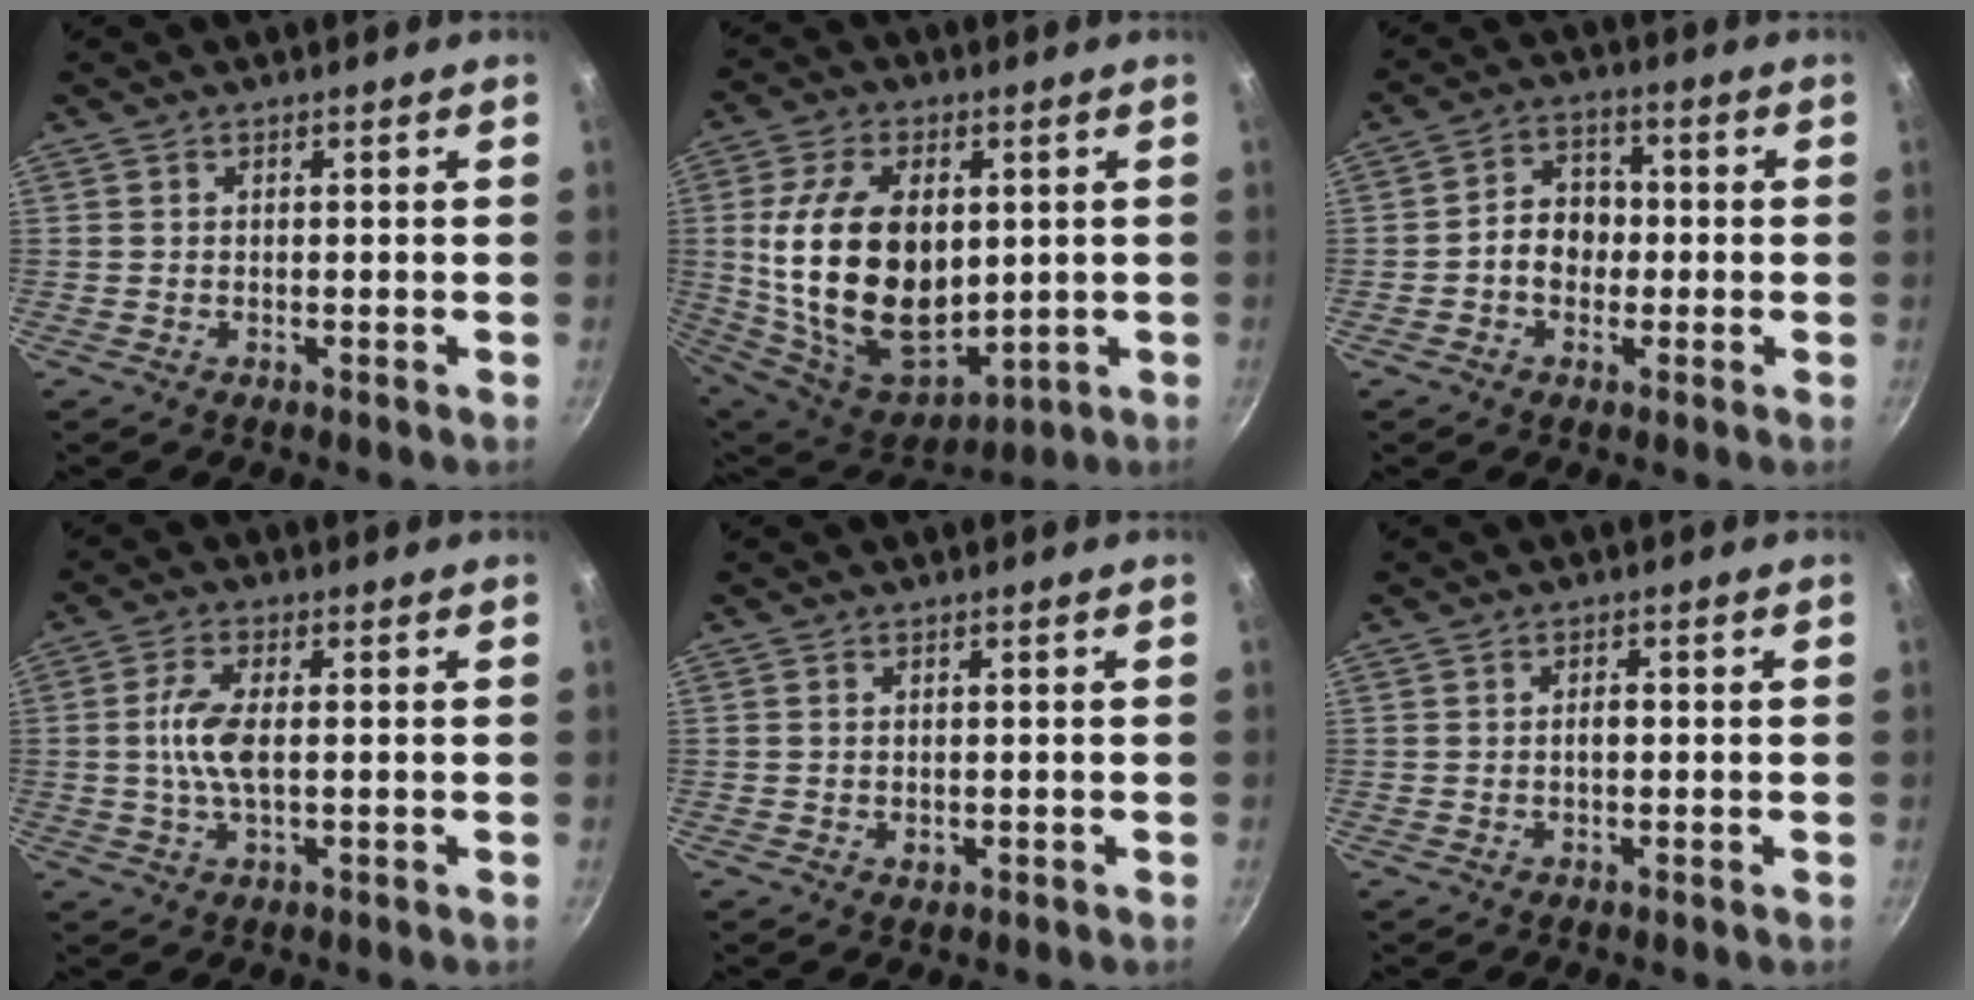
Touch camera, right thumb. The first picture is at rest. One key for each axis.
{"total": 23.6, "fx": 1.9, "fy": 14.9, "fz": 18.2, "tx": -0.308, "ty": -0.016, "tz": 0.057}
{"total": 7.0, "fx": -1.0, "fy": 5.7, "fz": 3.9, "tx": -0.028, "ty": 0.021, "tz": -0.024}
{"total": 6.7, "fx": 0.2, "fy": 2.7, "fz": 6.1, "tx": -0.133, "ty": 0.006, "tz": 0.000}
{"total": 1.3, "fx": 0.0, "fy": 0.9, "fz": 0.8, "tx": -0.011, "ty": -0.001, "tz": 0.000}
{"total": 1.4, "fx": -0.1, "fy": 0.8, "fz": 1.2, "tx": -0.016, "ty": 0.008, "tz": -0.002}